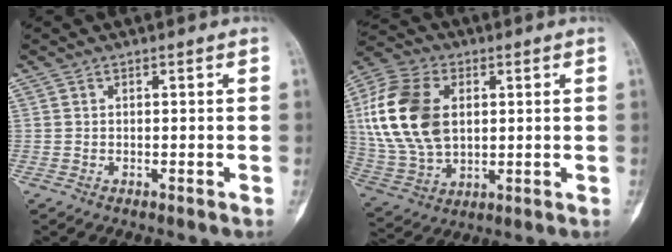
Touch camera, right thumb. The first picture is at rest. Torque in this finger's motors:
{"motor_torque": [-0.41, 2.46, 1.18, 0.50, 0.60]}